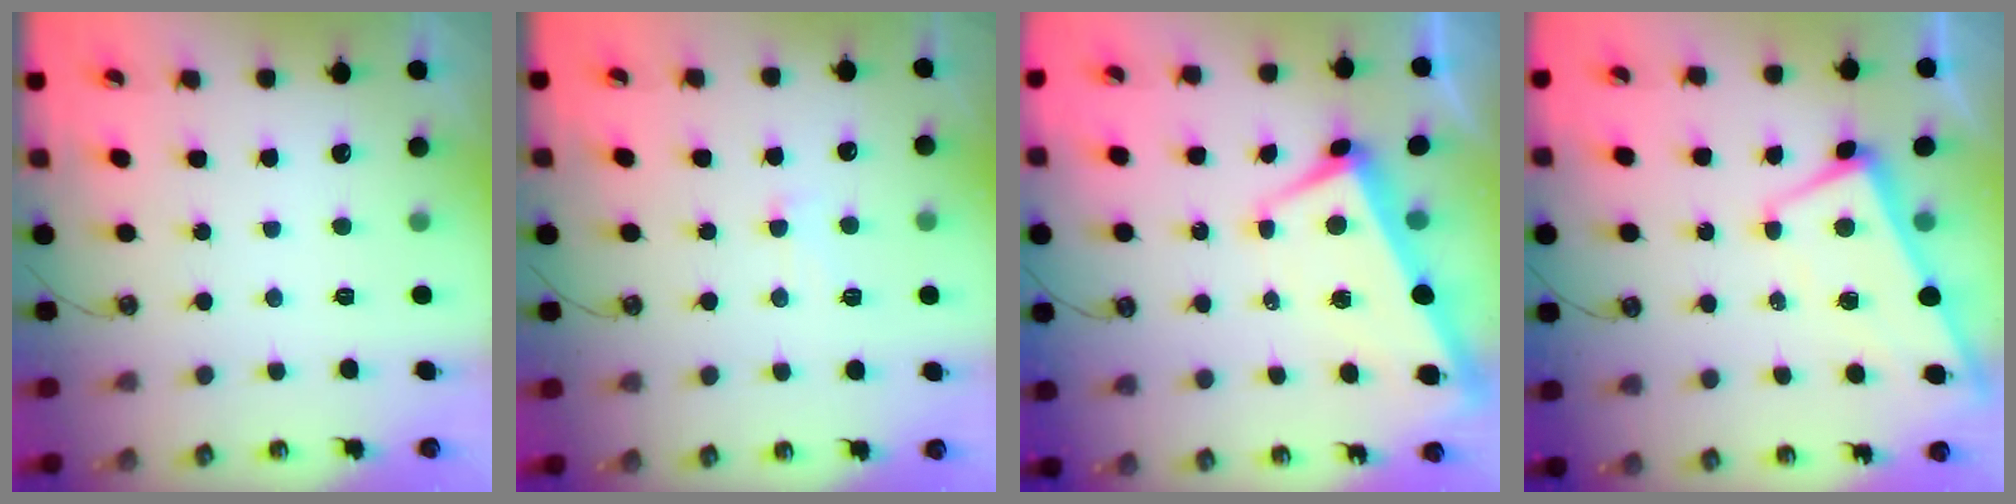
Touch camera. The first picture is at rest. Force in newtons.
{"total": 0.8, "press": 0.2, "slide": 0.8}
{"total": 1.1, "press": 0.4, "slide": 1.0}
{"total": 1.6, "press": 1.4, "slide": 0.7}